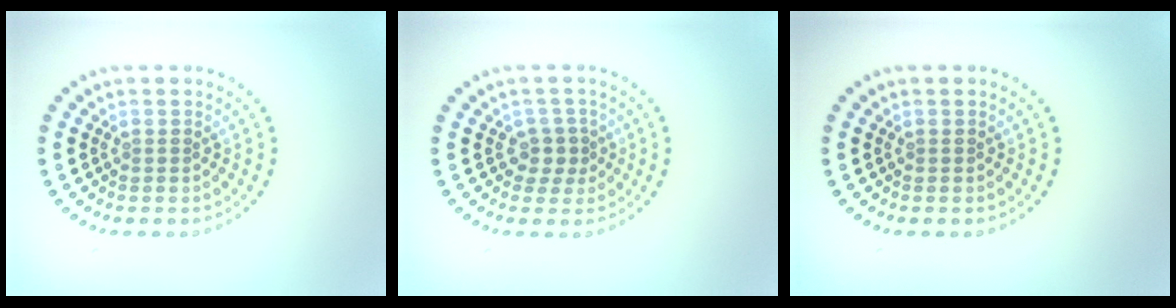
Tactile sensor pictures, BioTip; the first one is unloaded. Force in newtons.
{"total": 1.8, "press": 1.5, "slide": 1.0}
{"total": 0.0}